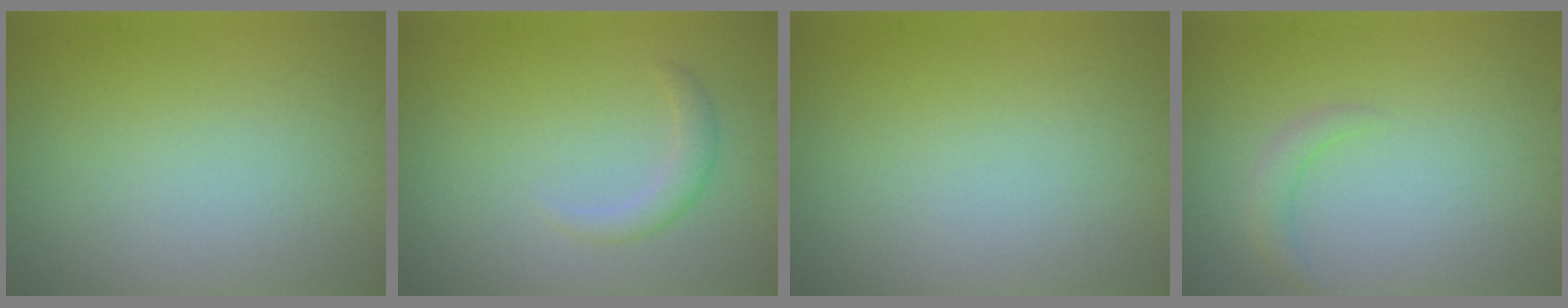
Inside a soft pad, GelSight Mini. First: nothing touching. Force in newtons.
{"total": 1.6, "press": 1.6, "slide": 0.1}
{"total": 0.0}
{"total": 1.4, "press": 1.3, "slide": 0.3}